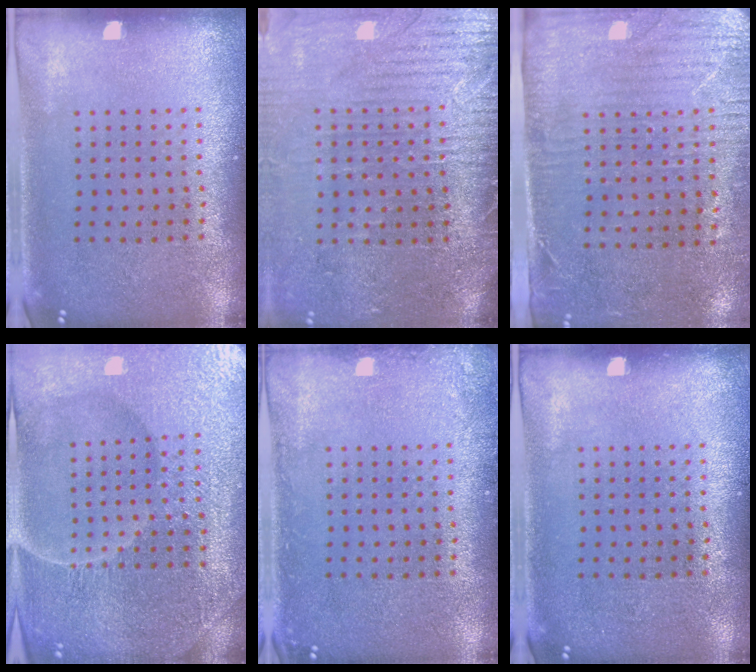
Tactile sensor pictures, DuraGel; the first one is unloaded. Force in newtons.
{"total": 3.7, "press": 3.4, "slide": 1.5}
{"total": 3.1, "press": 2.7, "slide": 1.6}
{"total": 5.3, "press": 5.0, "slide": 1.8}
{"total": 1.2, "press": 1.2, "slide": 0.2}
{"total": 0.0}